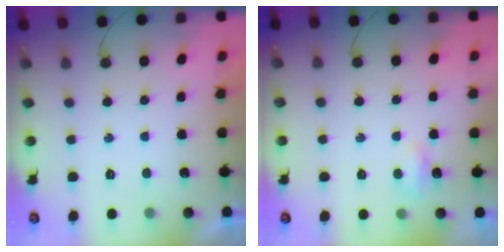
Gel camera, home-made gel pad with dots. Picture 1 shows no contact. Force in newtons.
{"total": 2.9, "press": 2.9, "slide": 0.6}